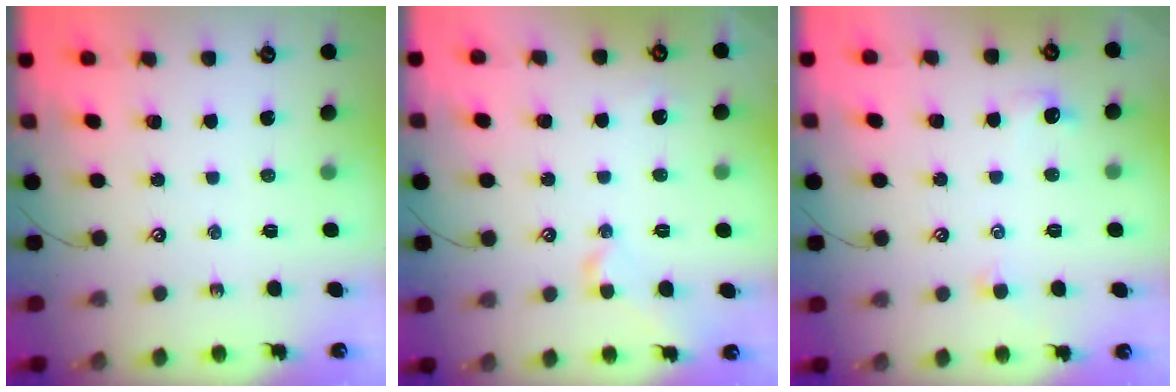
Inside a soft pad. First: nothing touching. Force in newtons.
{"total": 1.0, "press": 0.7, "slide": 0.7}
{"total": 1.4, "press": 1.3, "slide": 0.6}